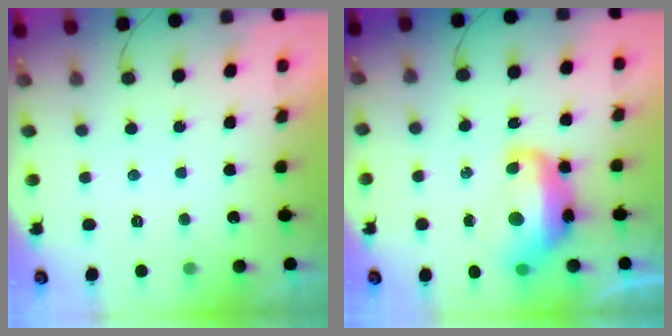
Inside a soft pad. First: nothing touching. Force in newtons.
{"total": 14.1, "press": 14.0, "slide": 1.6}